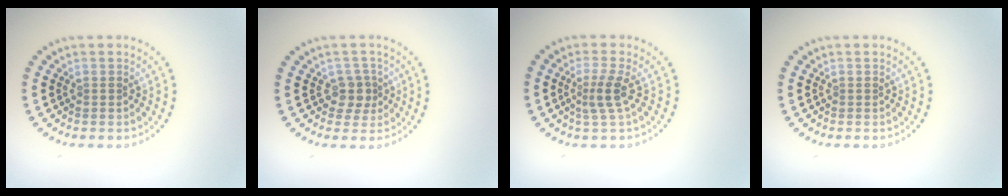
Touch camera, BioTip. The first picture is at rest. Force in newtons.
{"total": 2.0, "press": 1.7, "slide": 1.2}
{"total": 2.3, "press": 1.7, "slide": 1.6}
{"total": 0.0}